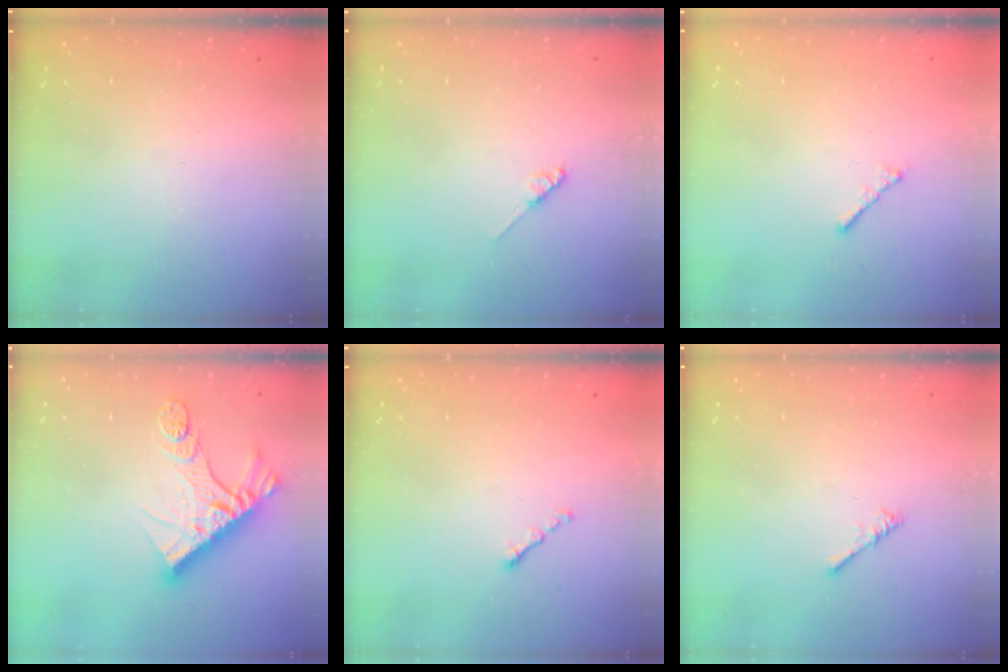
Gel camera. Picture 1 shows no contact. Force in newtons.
{"total": 3.5, "press": 3.5, "slide": 0.4}
{"total": 1.7, "press": 1.6, "slide": 0.5}
{"total": 13.2, "press": 13.1, "slide": 1.2}
{"total": 0.8, "press": 0.6, "slide": 0.4}
{"total": 0.0}